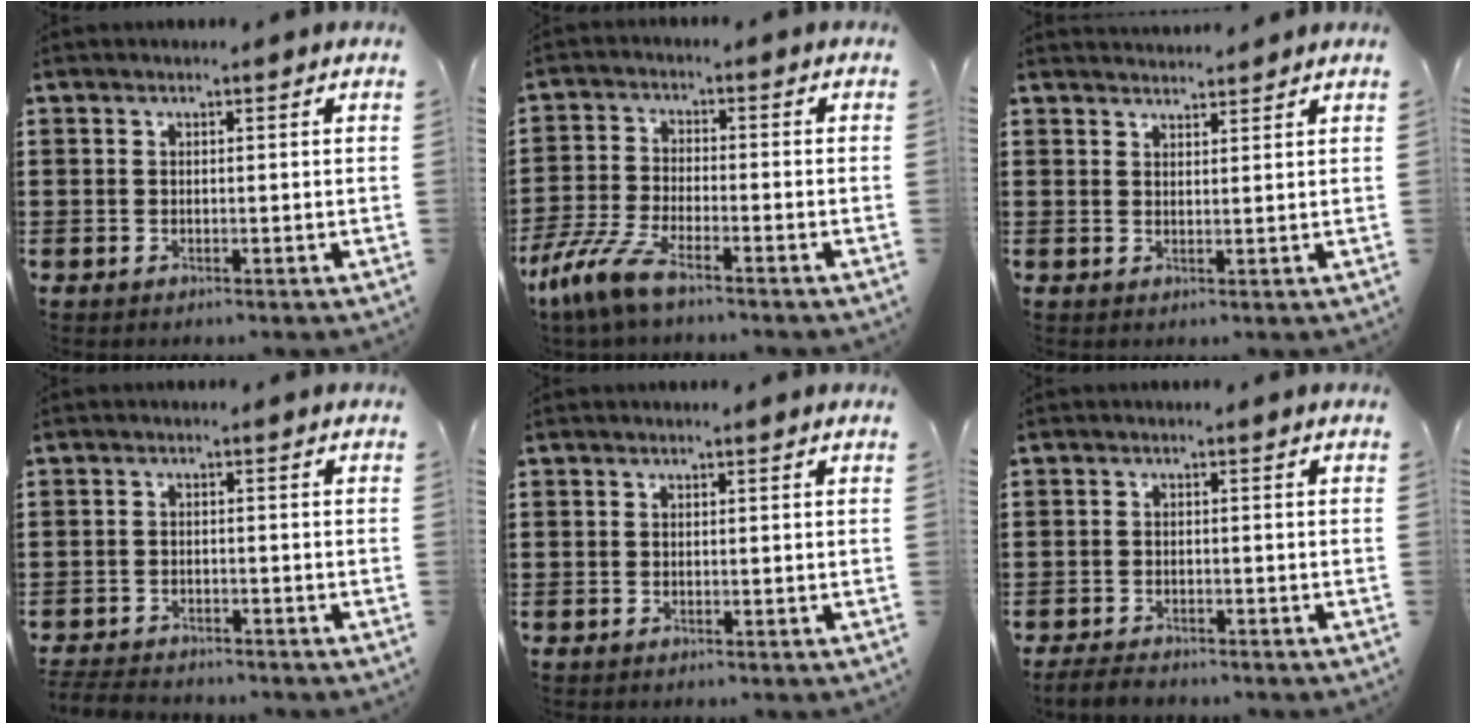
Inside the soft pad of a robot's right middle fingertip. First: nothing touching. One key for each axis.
{"total": 7.0, "fx": -5.4, "fy": 1.1, "fz": 4.3, "tx": -0.118, "ty": -0.018, "tz": -0.108}
{"total": 2.1, "fx": 2.1, "fy": 0.2, "fz": 0.0, "tx": -0.007, "ty": 0.003, "tz": 0.040}
{"total": 3.1, "fx": -3.0, "fy": 0.6, "fz": 0.1, "tx": -0.006, "ty": 0.000, "tz": -0.066}
{"total": 0.0}
{"total": 2.2, "fx": -2.0, "fy": 0.8, "fz": 0.3, "tx": -0.017, "ty": 0.001, "tz": -0.045}